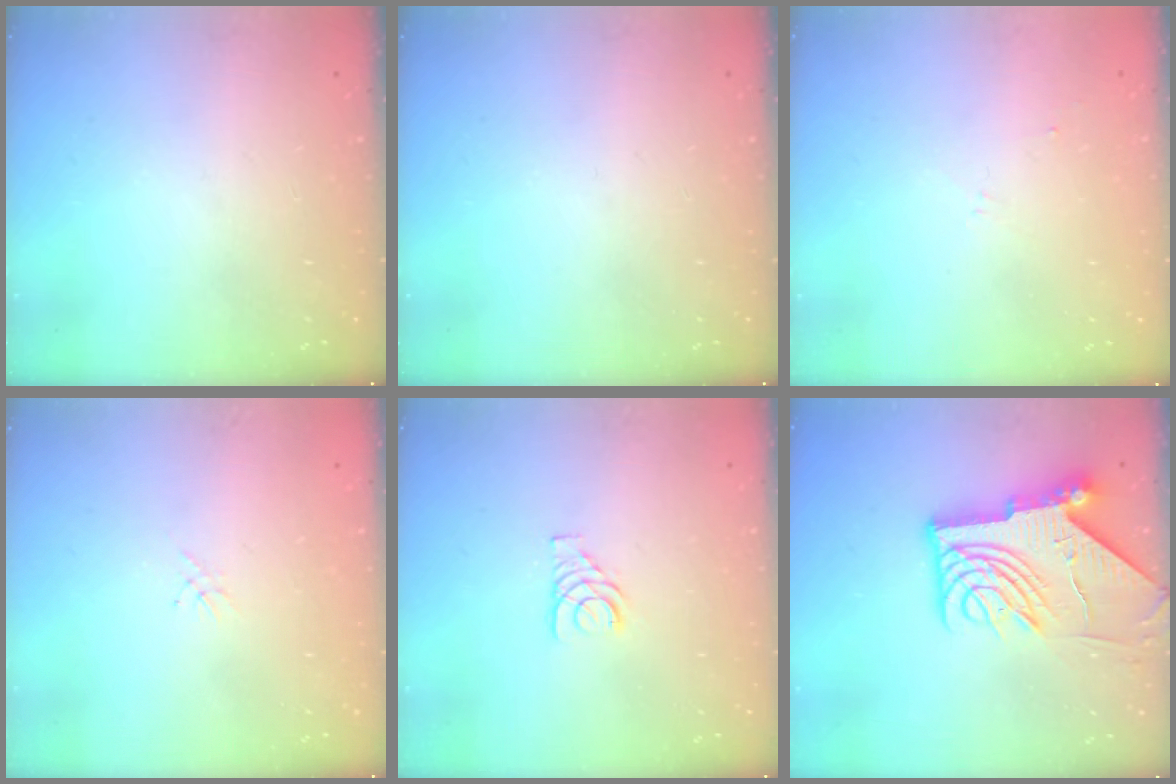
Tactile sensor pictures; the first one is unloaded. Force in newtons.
{"total": 0.0}
{"total": 2.2, "press": 2.1, "slide": 0.7}
{"total": 1.3, "press": 1.2, "slide": 0.4}
{"total": 4.1, "press": 4.0, "slide": 0.6}
{"total": 14.5, "press": 14.4, "slide": 1.3}